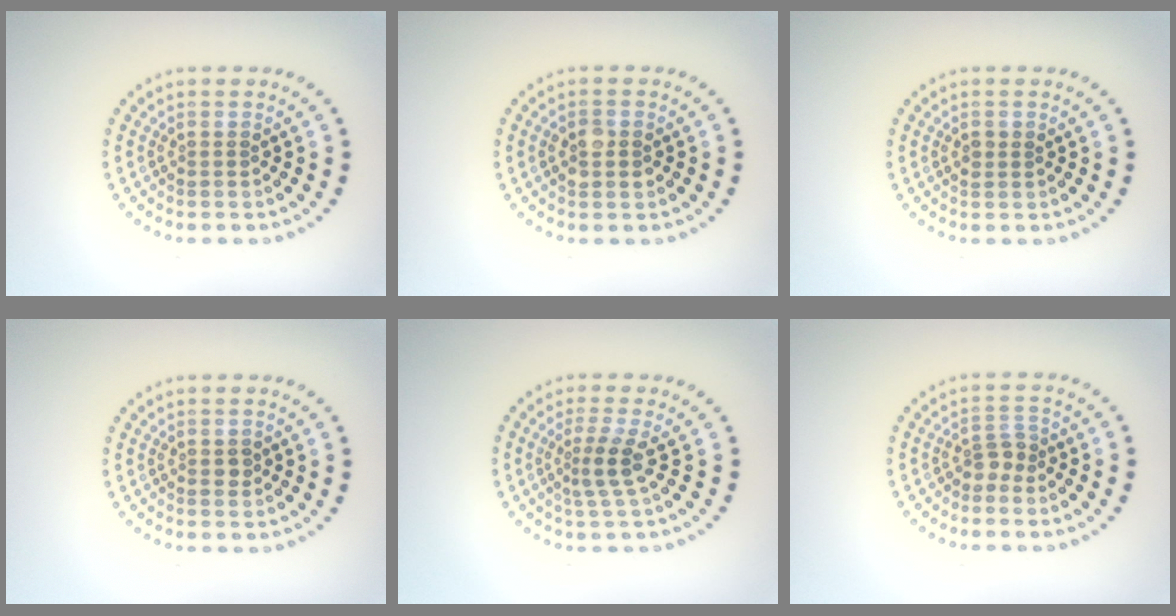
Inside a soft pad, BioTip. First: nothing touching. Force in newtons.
{"total": 2.4, "press": 2.4, "slide": 0.1}
{"total": 1.0, "press": 1.0, "slide": 0.1}
{"total": 0.9, "press": 0.9, "slide": 0.0}
{"total": 2.5, "press": 1.7, "slide": 1.8}
{"total": 1.7, "press": 1.3, "slide": 1.1}